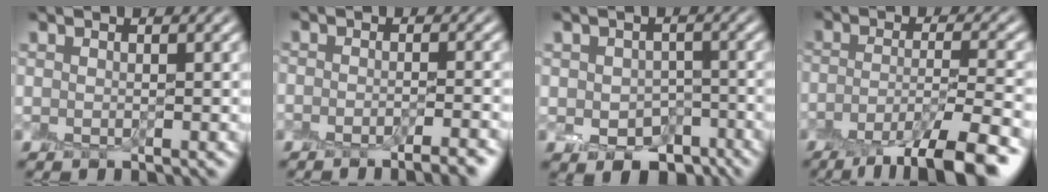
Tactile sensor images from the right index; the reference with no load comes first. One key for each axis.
{"total": 3.6, "fx": -2.7, "fy": 0.9, "fz": 2.2, "tx": -0.004, "ty": 0.010, "tz": -0.037}
{"total": 4.9, "fx": -2.2, "fy": 3.3, "fz": 2.9, "tx": -0.047, "ty": -0.012, "tz": -0.028}
{"total": 8.7, "fx": -5.9, "fy": 2.0, "fz": 6.1, "tx": -0.077, "ty": -0.002, "tz": -0.099}